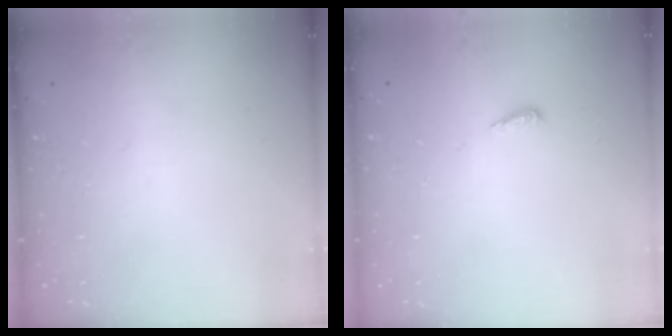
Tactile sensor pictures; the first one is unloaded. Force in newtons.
{"total": 4.1, "press": 4.0, "slide": 0.8}